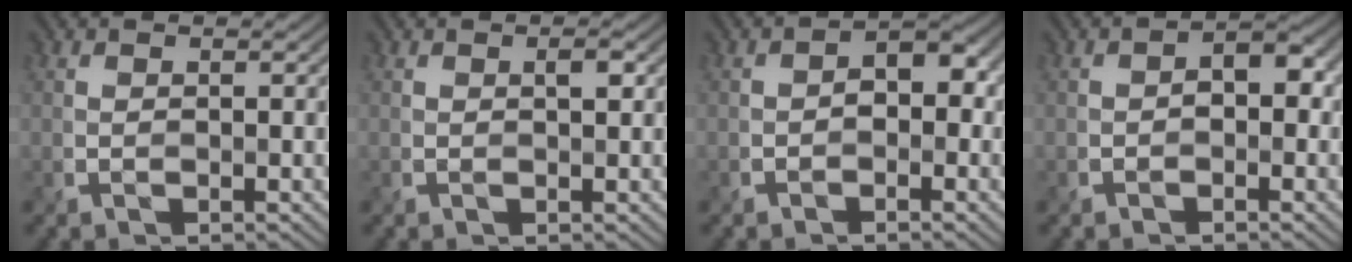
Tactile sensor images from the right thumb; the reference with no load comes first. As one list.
[{"total": 1.1, "force": [0.3, 0.4, 1.0], "torque": [-0.014, -0.001, 0.004]}, {"total": 3.1, "force": [-0.7, 2.2, 2.0], "torque": [-0.022, 0.001, -0.019]}, {"total": 3.2, "force": [-0.5, 2.1, 2.3], "torque": [-0.028, -0.001, -0.012]}]